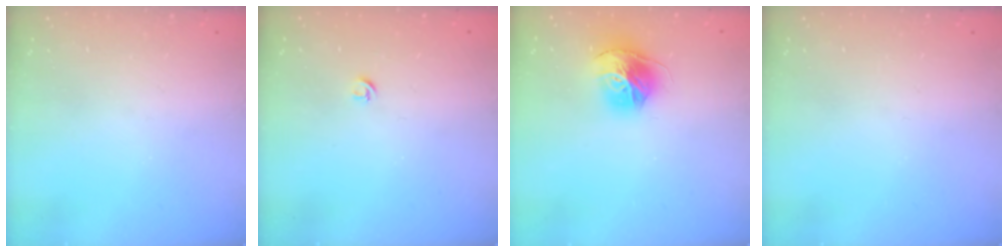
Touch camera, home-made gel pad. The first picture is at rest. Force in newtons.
{"total": 3.9, "press": 3.9, "slide": 0.7}
{"total": 14.8, "press": 14.7, "slide": 1.6}
{"total": 0.0}